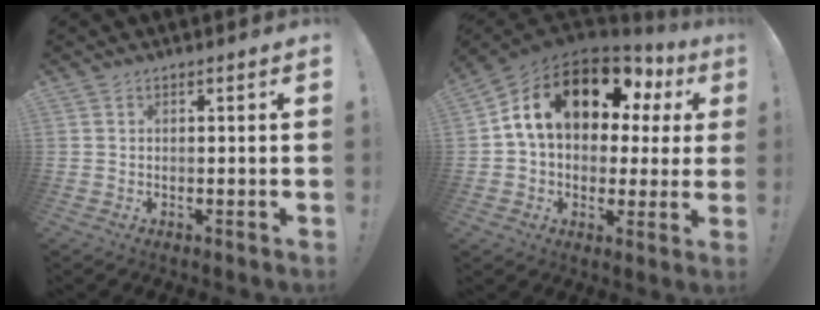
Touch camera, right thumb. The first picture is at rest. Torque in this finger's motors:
{"motor_torque": [2.17, 2.83, 0.51, 0.08, 0.50]}